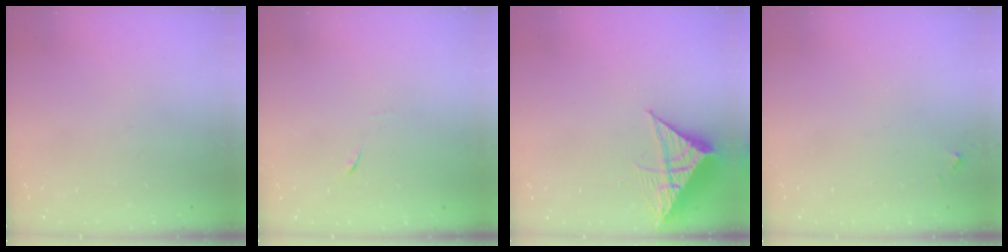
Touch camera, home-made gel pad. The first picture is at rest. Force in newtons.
{"total": 5.2, "press": 5.1, "slide": 0.7}
{"total": 8.8, "press": 8.8, "slide": 1.0}
{"total": 2.8, "press": 2.8, "slide": 0.2}